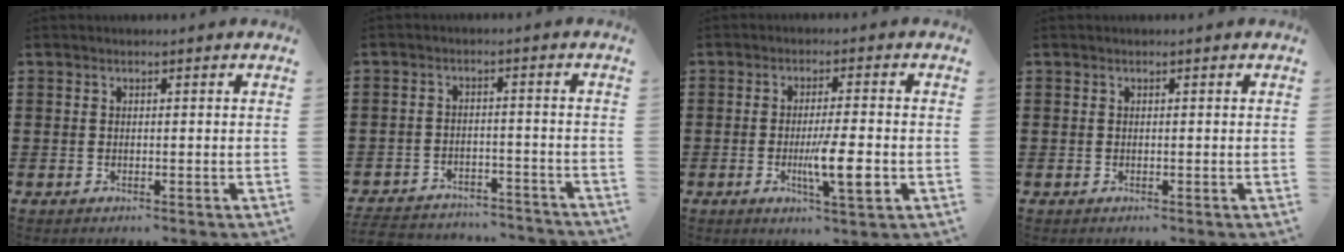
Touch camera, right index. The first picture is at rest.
{"total": 4.2, "force": [-4.1, 0.5, 0.5], "torque": [-0.019, 0.000, -0.087]}
{"total": 7.3, "force": [-1.8, 1.1, 7.0], "torque": [-0.128, -0.013, -0.032]}
{"total": 0.0}